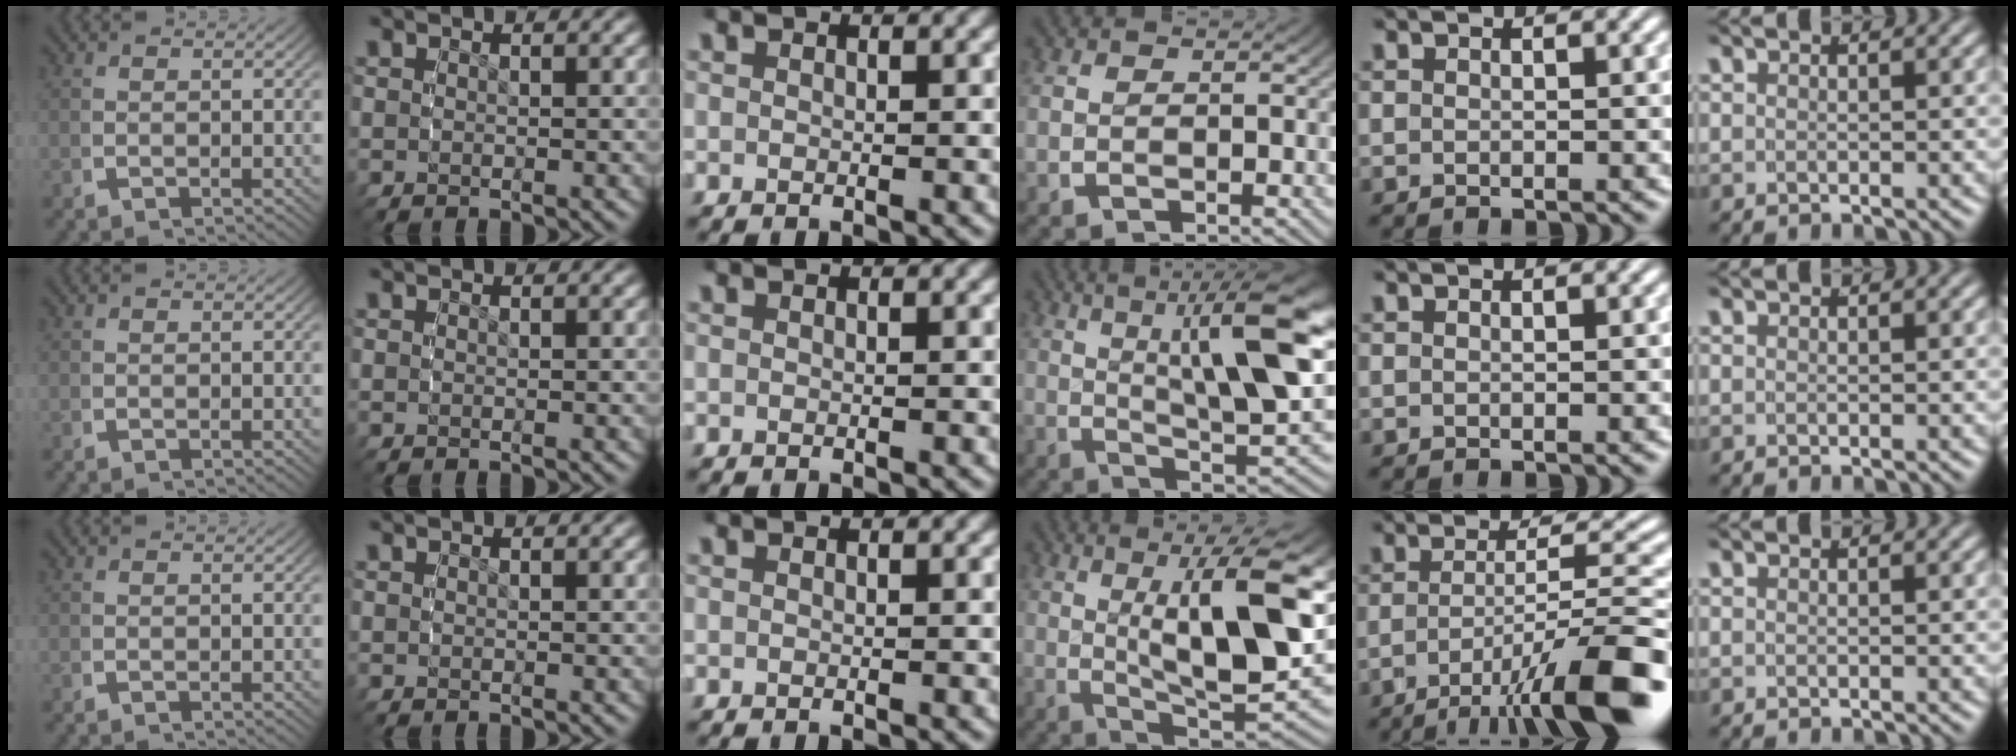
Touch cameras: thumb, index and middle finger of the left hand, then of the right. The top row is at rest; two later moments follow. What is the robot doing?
{"motion": "grasp_and_lifting", "object": "camera"}